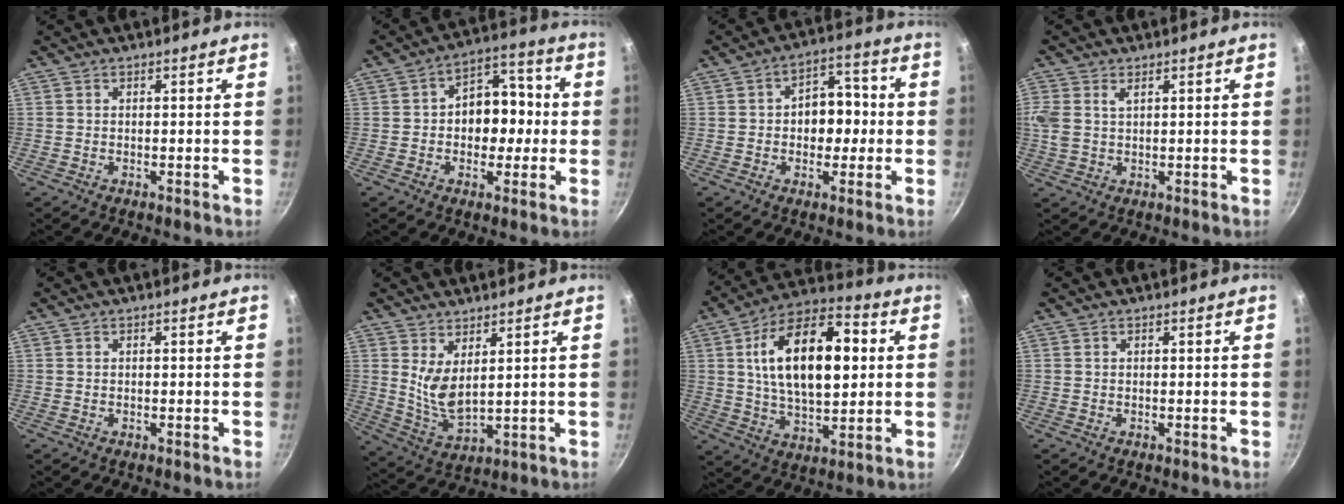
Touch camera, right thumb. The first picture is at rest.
{"total": 11.6, "force": [-0.2, 7.9, 8.5], "torque": [-0.076, 0.033, -0.011]}
{"total": 9.1, "force": [-0.2, 6.3, 6.6], "torque": [-0.054, 0.026, -0.011]}
{"total": 5.1, "force": [1.6, 3.0, 3.7], "torque": [-0.100, 0.010, 0.040]}
{"total": 0.0}
{"total": 7.0, "force": [2.5, 3.1, 5.8], "torque": [-0.106, -0.033, 0.063]}
{"total": 21.5, "force": [3.8, 11.2, 18.0], "torque": [-0.275, 0.008, 0.058]}
{"total": 0.0}